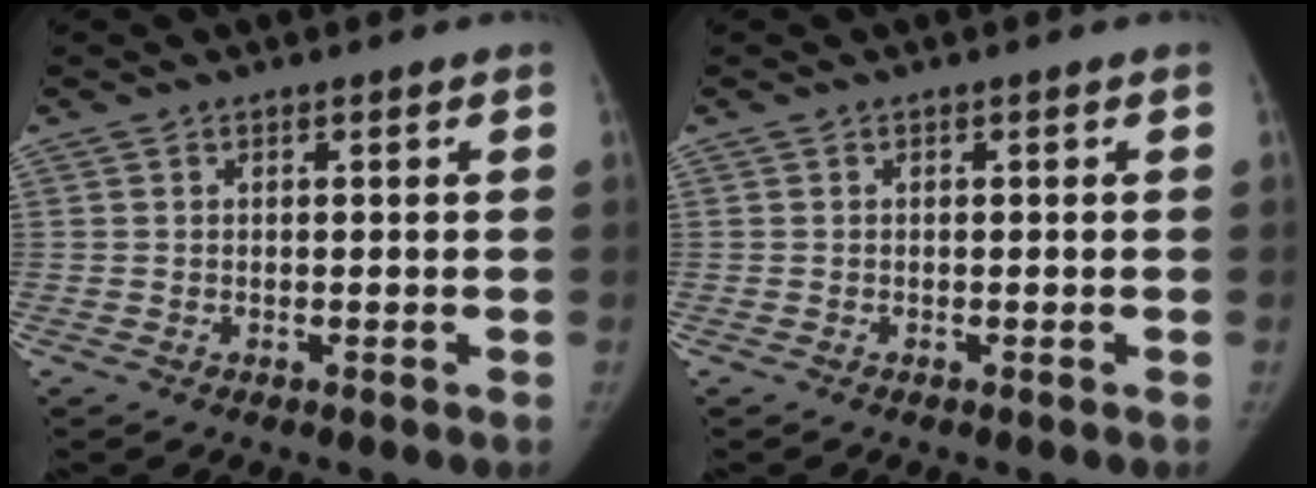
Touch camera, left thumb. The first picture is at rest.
{"total": 0.0}